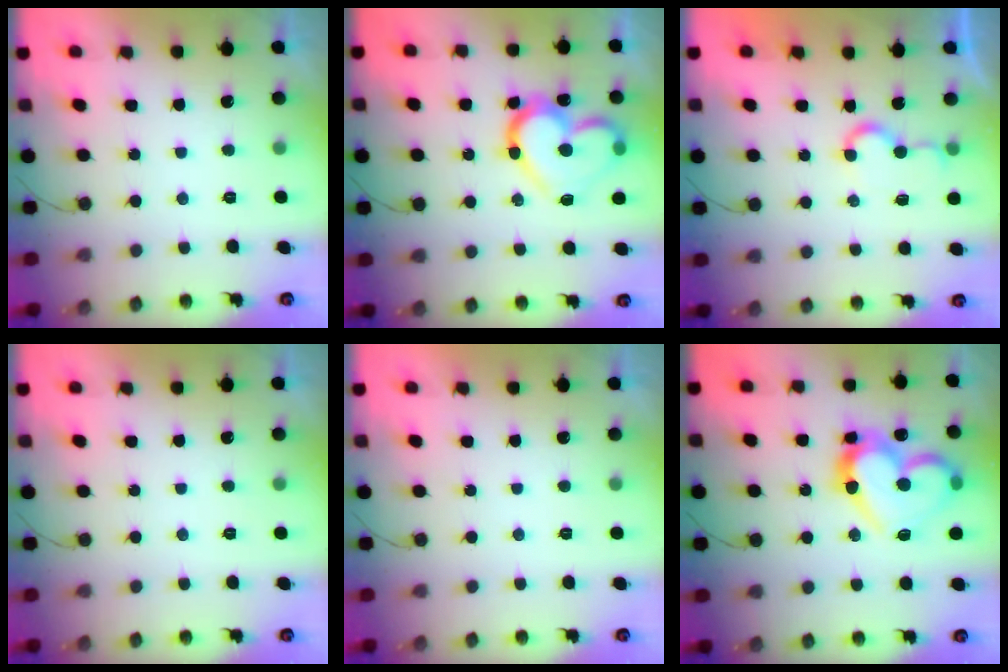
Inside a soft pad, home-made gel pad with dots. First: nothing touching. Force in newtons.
{"total": 17.6, "press": 17.5, "slide": 1.2}
{"total": 5.1, "press": 5.1, "slide": 0.4}
{"total": 0.0}
{"total": 1.9, "press": 1.9, "slide": 0.1}
{"total": 19.7, "press": 19.6, "slide": 2.1}